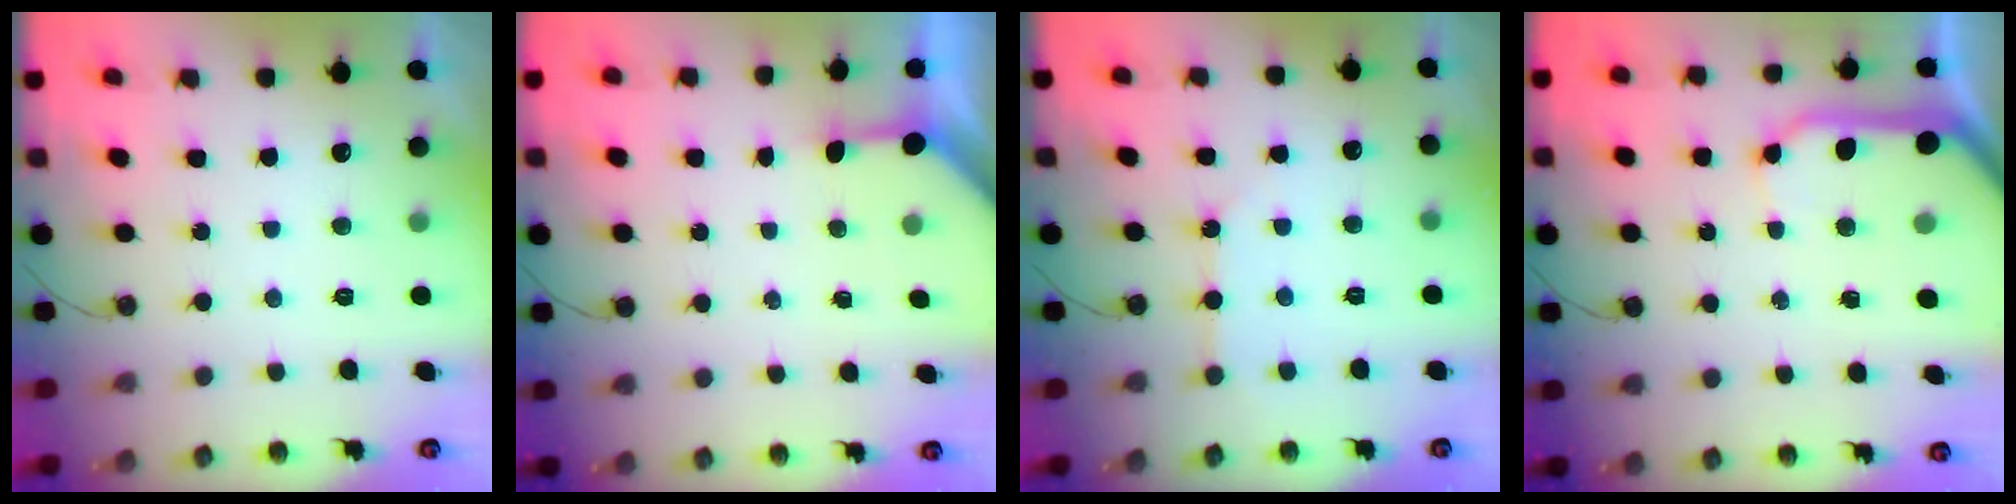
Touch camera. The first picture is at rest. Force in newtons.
{"total": 2.8, "press": 2.8, "slide": 0.3}
{"total": 2.0, "press": 2.0, "slide": 0.1}
{"total": 11.8, "press": 11.7, "slide": 1.5}